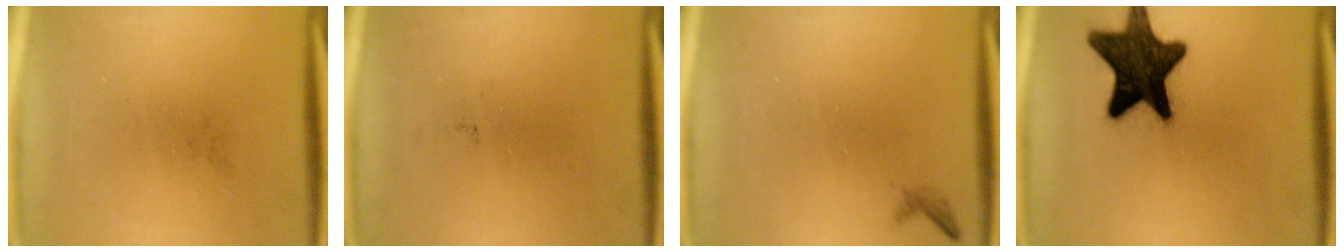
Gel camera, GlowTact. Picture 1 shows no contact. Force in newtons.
{"total": 0.0}
{"total": 0.6}
{"total": 16.1}